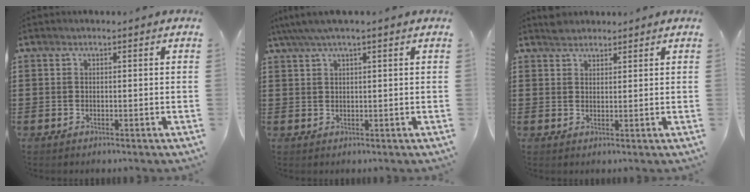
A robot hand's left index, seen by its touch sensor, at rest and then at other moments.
{"total": 2.5, "force": [1.5, 0.2, 2.0], "torque": [-0.039, 0.003, 0.026]}
{"total": 1.8, "force": [1.7, 0.7, 0.0], "torque": [-0.004, 0.003, 0.035]}